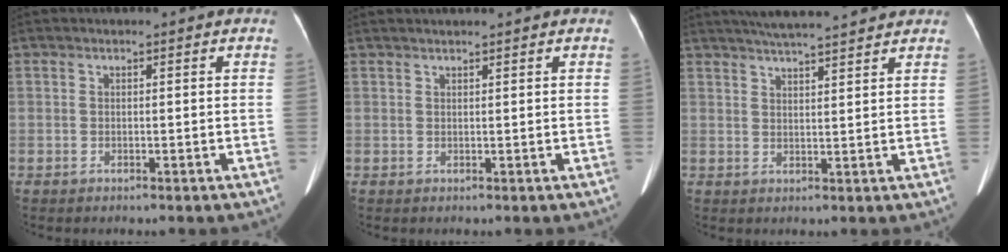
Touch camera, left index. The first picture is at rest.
{"total": 2.1, "force": [1.9, 0.0, 0.9], "torque": [-0.009, 0.022, 0.033]}
{"total": 11.1, "force": [10.0, 0.9, 4.9], "torque": [-0.080, 0.026, 0.140]}